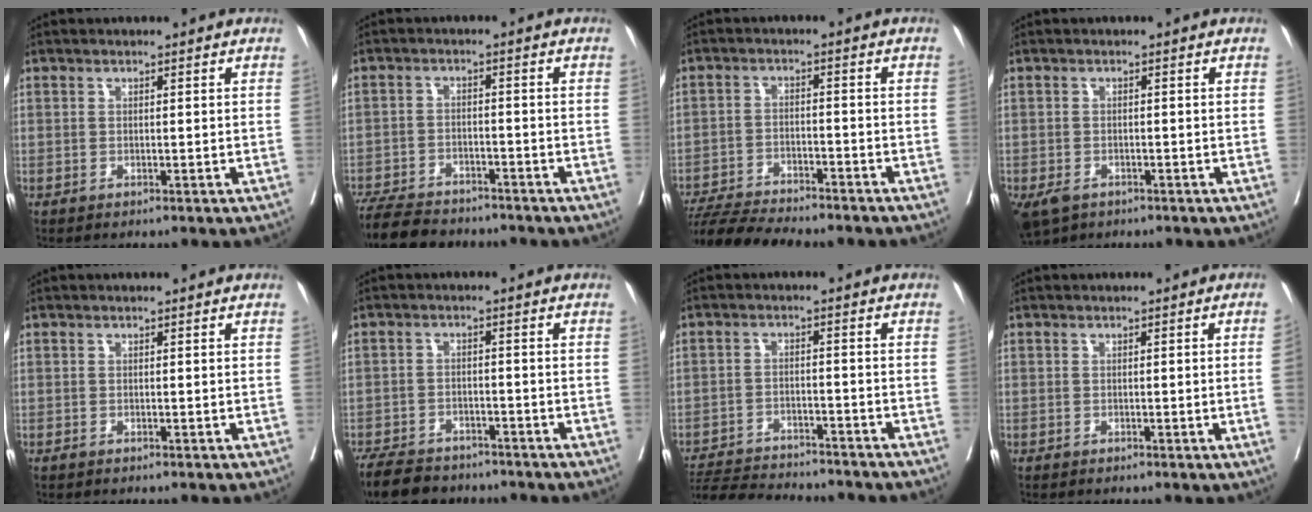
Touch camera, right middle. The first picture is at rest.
{"total": 10.5, "force": [-9.3, 2.9, 3.8], "torque": [-0.067, -0.013, -0.147]}
{"total": 12.0, "force": [-10.9, 1.2, 4.7], "torque": [-0.075, -0.008, -0.170]}
{"total": 5.0, "force": [-3.2, 3.0, 2.3], "torque": [-0.042, -0.007, -0.050]}
{"total": 0.0}
{"total": 9.7, "force": [-8.3, 3.7, 3.5], "torque": [-0.061, -0.013, -0.129]}
{"total": 14.5, "force": [-13.6, 2.0, 4.8], "torque": [-0.089, -0.007, -0.197]}
{"total": 2.0, "force": [-0.3, -0.7, 1.8], "torque": [-0.022, -0.002, -0.002]}